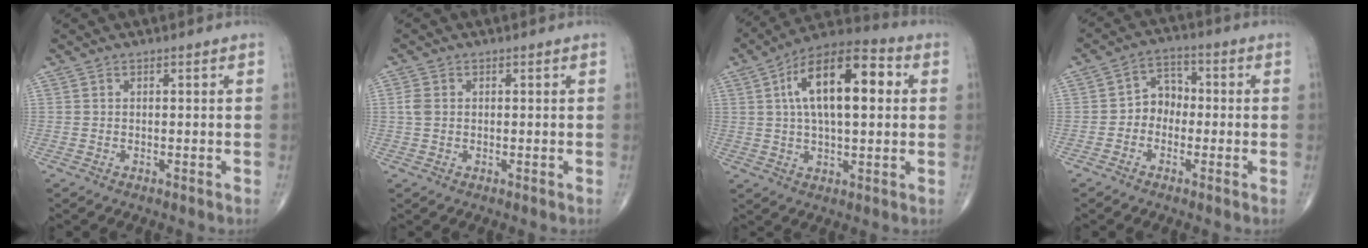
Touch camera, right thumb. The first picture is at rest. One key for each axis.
{"total": 2.2, "fx": 0.2, "fy": 1.7, "fz": 1.4, "tx": -0.033, "ty": 0.004, "tz": 0.004}
{"total": 18.0, "fx": 3.8, "fy": 8.0, "fz": 15.6, "tx": -0.246, "ty": 0.024, "tz": 0.053}
{"total": 5.4, "fx": -1.1, "fy": 4.4, "fz": 2.9, "tx": -0.017, "ty": 0.026, "tz": -0.036}